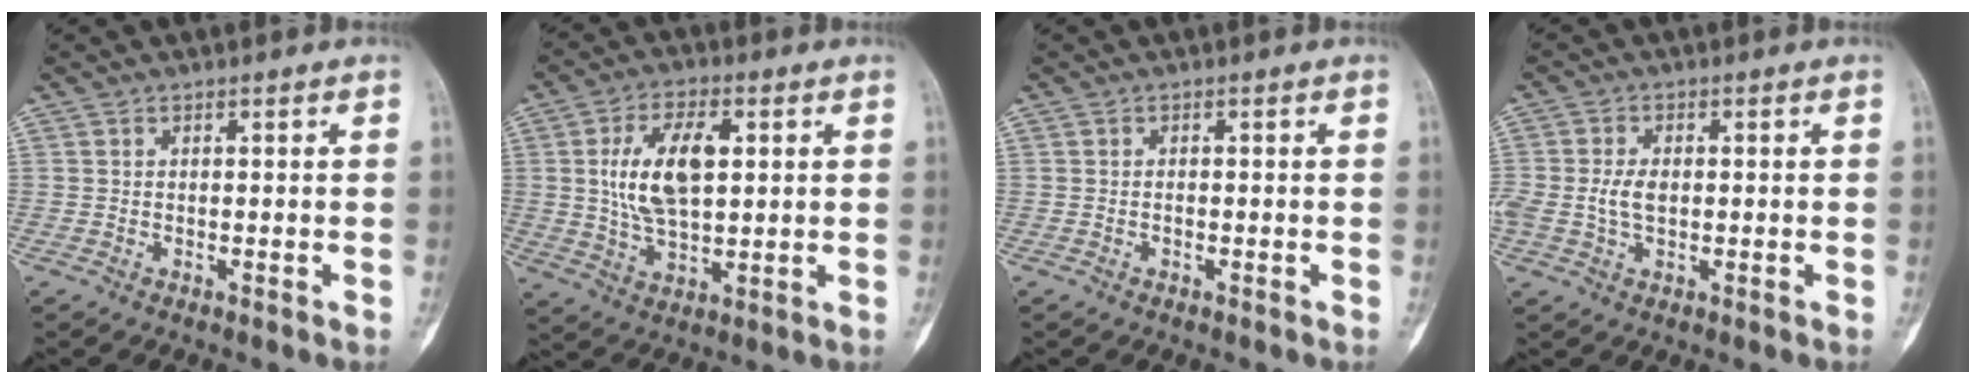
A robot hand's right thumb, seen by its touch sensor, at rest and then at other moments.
{"total": 12.4, "force": [2.4, 6.3, 10.4], "torque": [-0.182, 0.001, 0.046]}
{"total": 0.6, "force": [-0.3, 0.3, 0.5], "torque": [-0.010, 0.002, -0.005]}
{"total": 4.3, "force": [-0.2, 2.6, 3.4], "torque": [-0.076, 0.005, -0.002]}